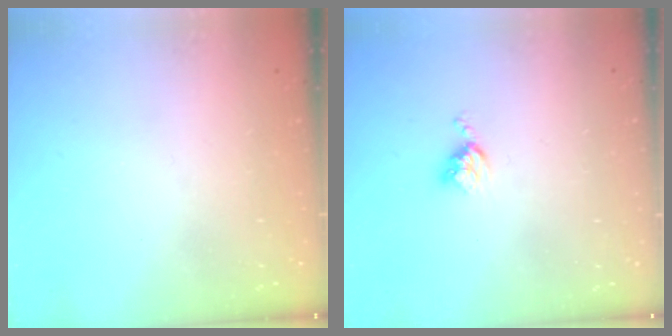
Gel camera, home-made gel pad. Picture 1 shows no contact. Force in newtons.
{"total": 3.5, "press": 3.5, "slide": 0.4}